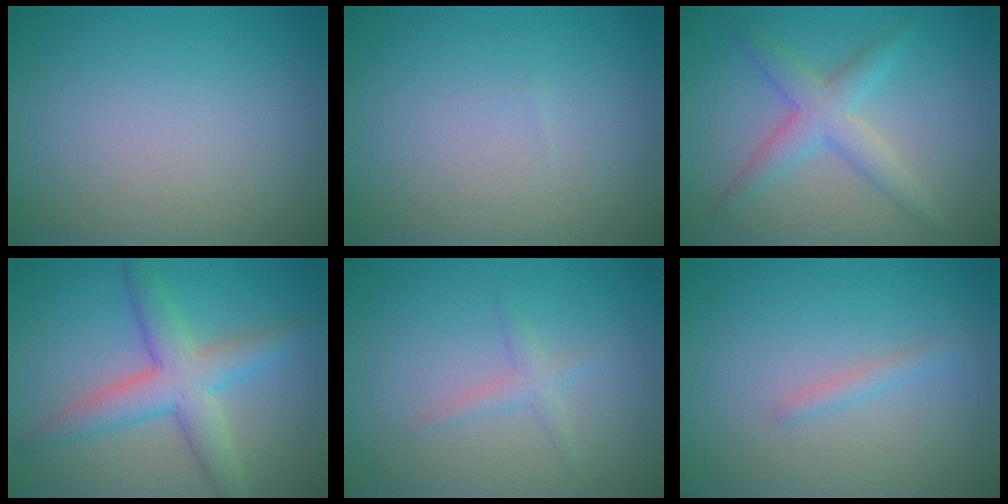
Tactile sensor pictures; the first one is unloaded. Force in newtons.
{"total": 0.0}
{"total": 3.4, "press": 3.4, "slide": 0.2}
{"total": 5.3, "press": 5.3, "slide": 0.2}
{"total": 1.3, "press": 1.3, "slide": 0.0}
{"total": 1.1, "press": 1.1, "slide": 0.1}